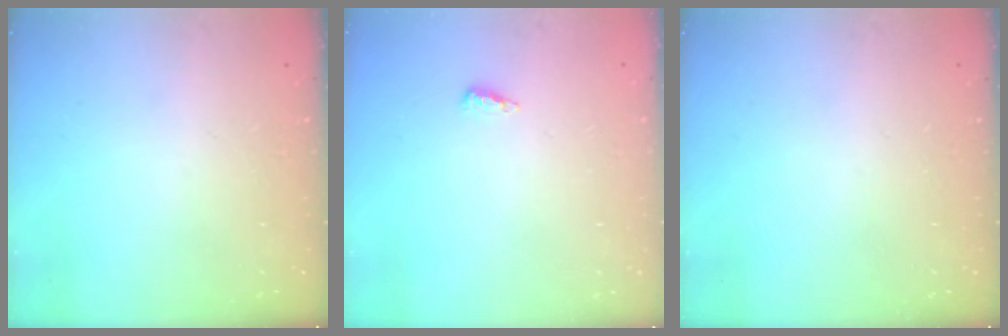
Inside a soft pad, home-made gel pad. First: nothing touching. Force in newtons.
{"total": 4.3, "press": 4.2, "slide": 0.9}
{"total": 0.0}